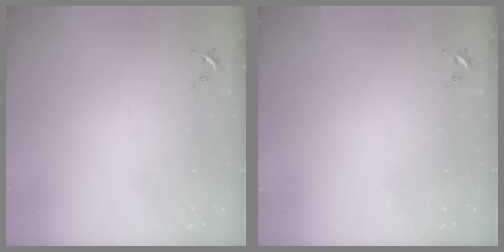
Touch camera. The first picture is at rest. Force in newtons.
{"total": 0.0}